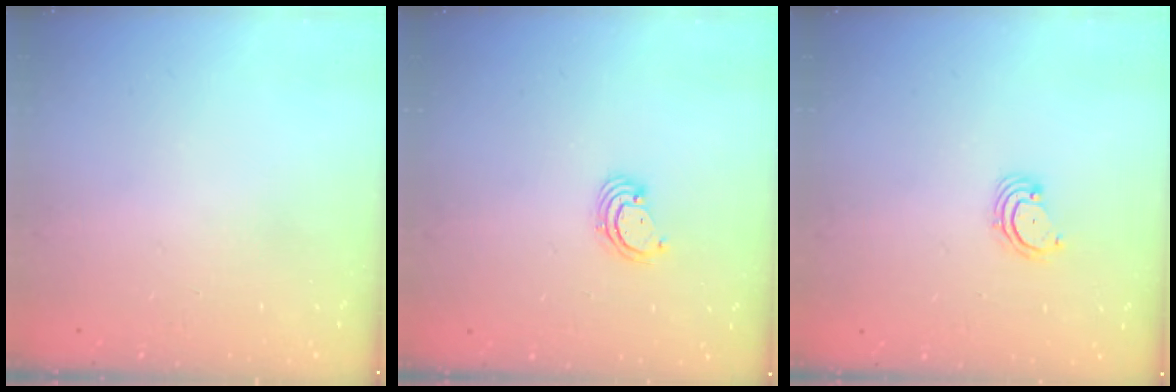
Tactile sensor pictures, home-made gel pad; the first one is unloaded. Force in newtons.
{"total": 3.1, "press": 3.1, "slide": 0.3}
{"total": 2.6, "press": 2.6, "slide": 0.3}